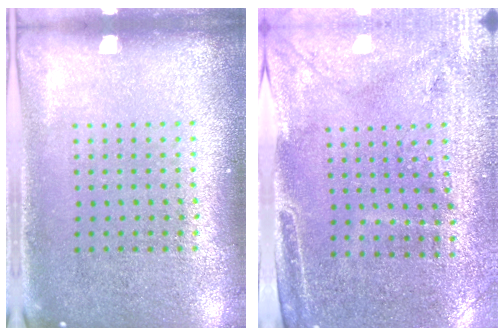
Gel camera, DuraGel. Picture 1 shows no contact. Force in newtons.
{"total": 3.0, "press": 2.5, "slide": 1.5}